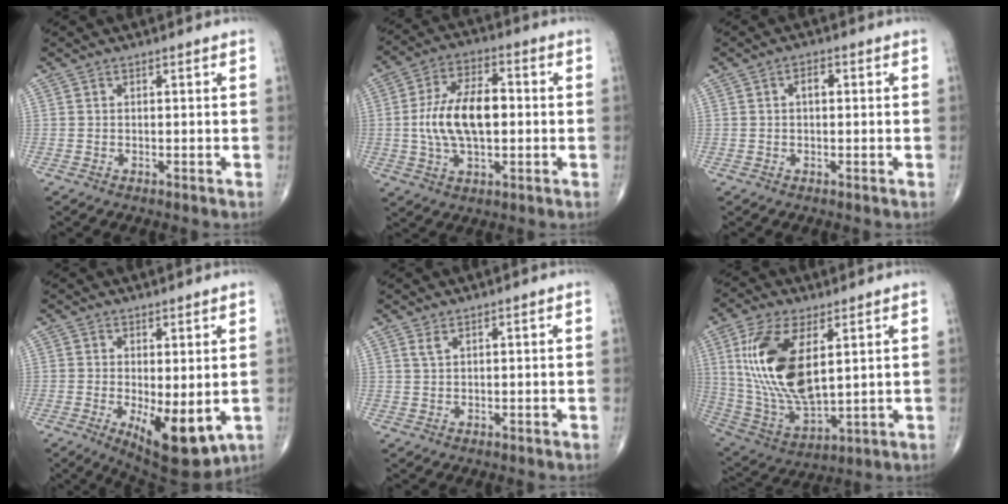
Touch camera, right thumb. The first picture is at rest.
{"total": 13.8, "force": [-0.2, 7.0, 11.8], "torque": [-0.216, 0.018, -0.007]}
{"total": 2.2, "force": [0.3, 1.2, 1.9], "torque": [-0.028, 0.008, 0.003]}
{"total": 10.3, "force": [-2.0, 4.1, 9.3], "torque": [-0.131, -0.026, -0.016]}
{"total": 1.2, "force": [0.8, 0.3, 0.8], "torque": [-0.019, 0.002, 0.020]}
{"total": 18.9, "force": [4.9, 8.6, 16.1], "torque": [-0.323, -0.025, 0.103]}